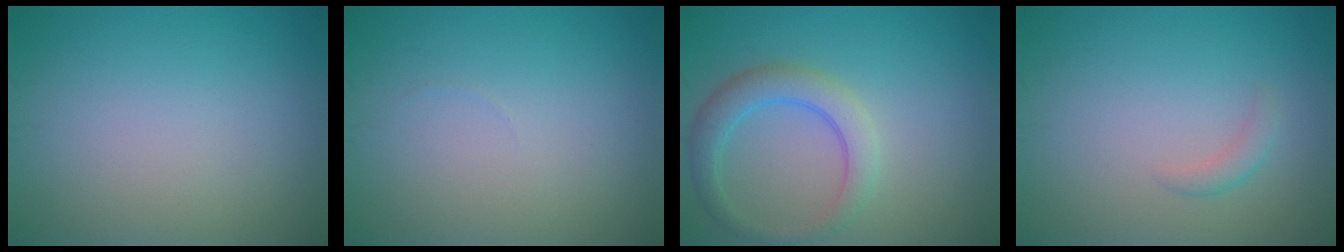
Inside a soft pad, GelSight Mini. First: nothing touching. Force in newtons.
{"total": 0.0}
{"total": 3.6, "press": 3.6, "slide": 0.2}
{"total": 1.1, "press": 1.1, "slide": 0.0}